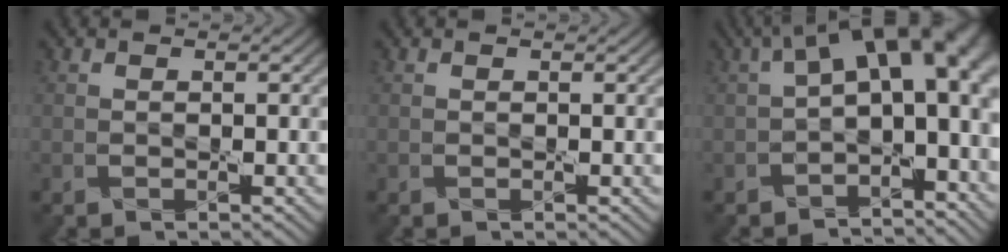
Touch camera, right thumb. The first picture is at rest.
{"total": 0.0}
{"total": 14.6, "force": [1.4, 7.7, 12.3], "torque": [-0.181, -0.007, 0.036]}